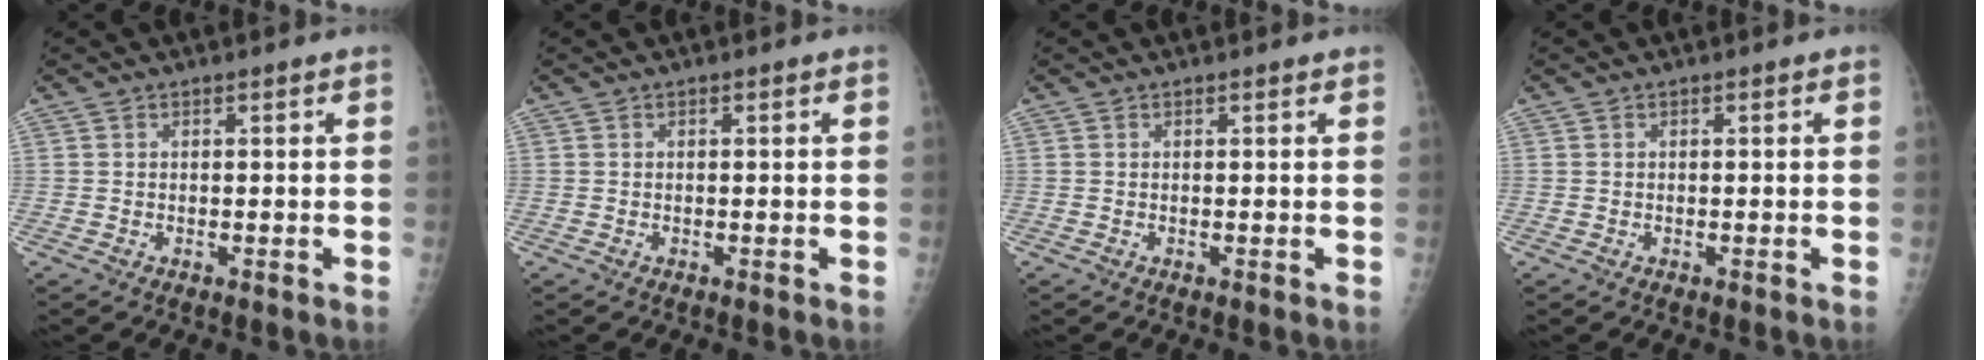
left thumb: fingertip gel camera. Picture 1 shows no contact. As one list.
[{"total": 0.0}, {"total": 0.0}, {"total": 0.0}]